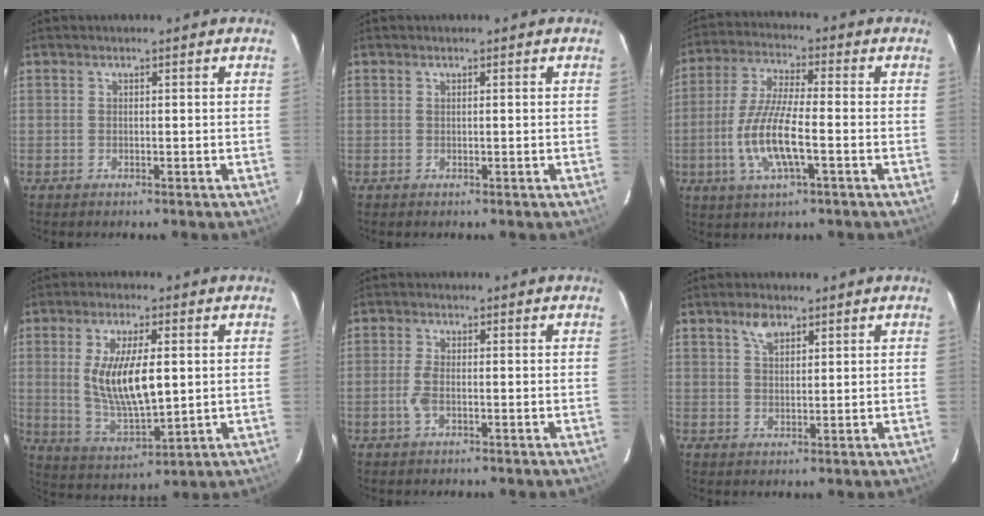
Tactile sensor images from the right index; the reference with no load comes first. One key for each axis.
{"total": 0.0}
{"total": 12.0, "fx": -3.2, "fy": 2.7, "fz": 11.2, "tx": -0.233, "ty": -0.005, "tz": -0.064}
{"total": 12.8, "fx": 1.4, "fy": 4.7, "fz": 11.8, "tx": -0.225, "ty": -0.009, "tz": 0.038}
{"total": 3.1, "fx": -0.9, "fy": 1.2, "fz": 2.7, "tx": -0.063, "ty": 0.001, "tz": -0.018}
{"total": 3.7, "fx": 2.3, "fy": 1.9, "fz": 2.2, "tx": -0.037, "ty": 0.009, "tz": 0.043}